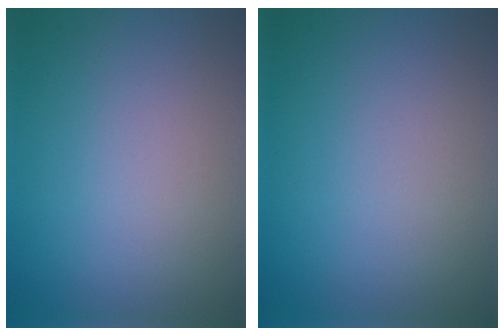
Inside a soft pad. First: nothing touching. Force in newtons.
{"total": 0.0}